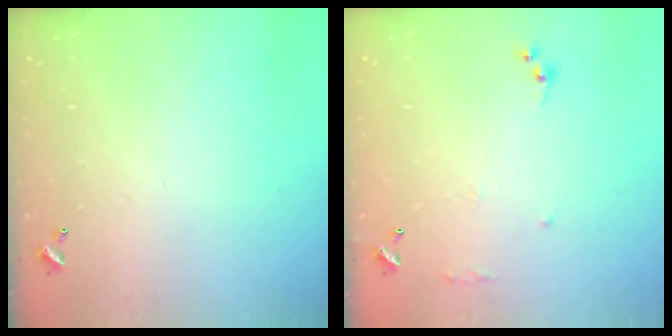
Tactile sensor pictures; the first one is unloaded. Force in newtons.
{"total": 7.5, "press": 7.4, "slide": 0.8}